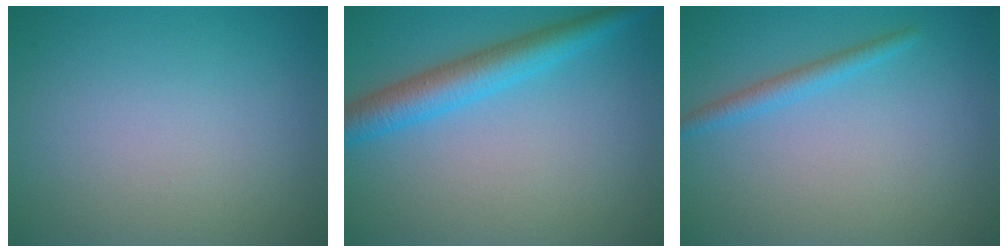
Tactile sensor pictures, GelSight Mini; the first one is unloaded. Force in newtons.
{"total": 4.7, "press": 4.7, "slide": 0.1}
{"total": 1.8, "press": 1.8, "slide": 0.1}